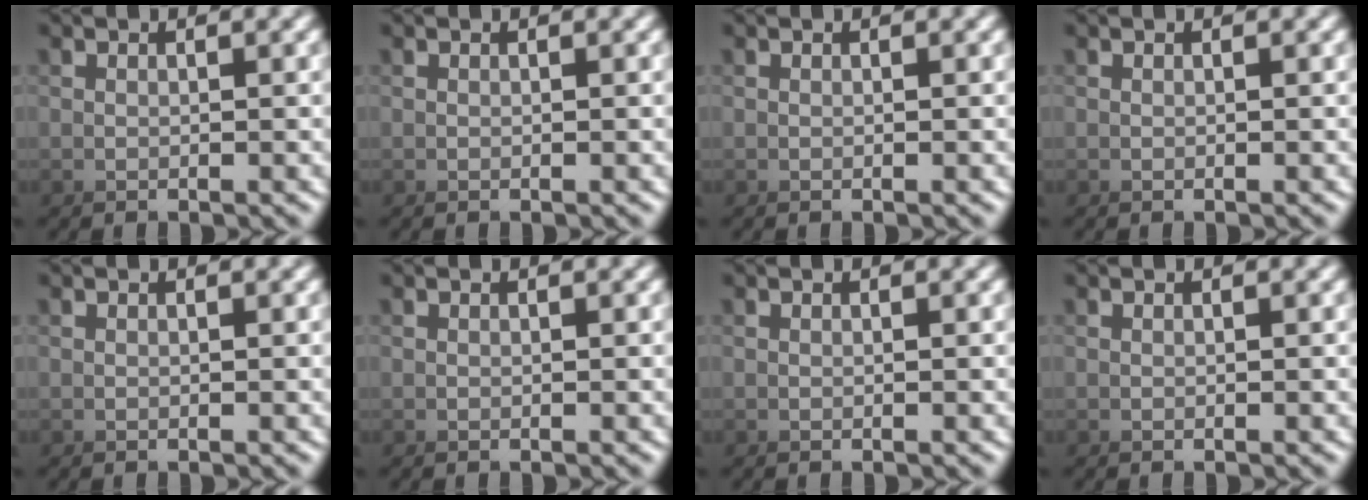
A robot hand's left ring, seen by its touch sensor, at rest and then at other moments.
{"total": 0.0}
{"total": 0.0}
{"total": 0.0}
{"total": 0.0}
{"total": 0.0}
{"total": 0.0}
{"total": 0.0}